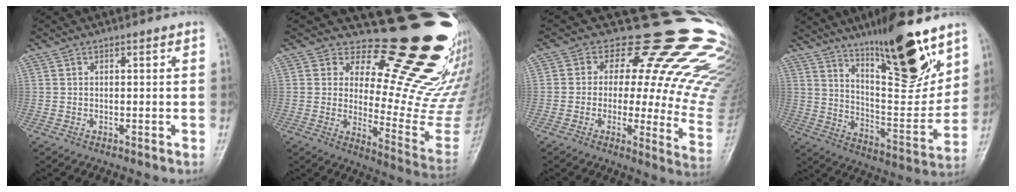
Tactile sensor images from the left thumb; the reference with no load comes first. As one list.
[{"total": 27.5, "force": [19.7, 9.7, 16.5], "torque": [-0.179, -0.159, 0.255]}, {"total": 22.9, "force": [16.7, 8.8, 13.0], "torque": [-0.122, -0.115, 0.177]}, {"total": 21.0, "force": [13.6, 5.3, 15.0], "torque": [-0.196, -0.082, 0.226]}]